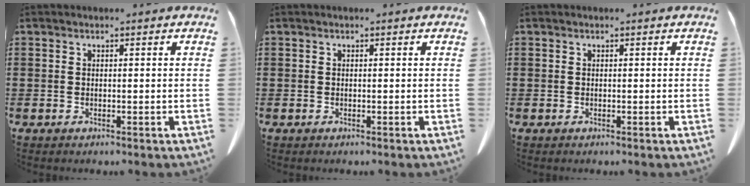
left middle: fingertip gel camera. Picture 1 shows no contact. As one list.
[{"total": 0.0}, {"total": 0.0}]